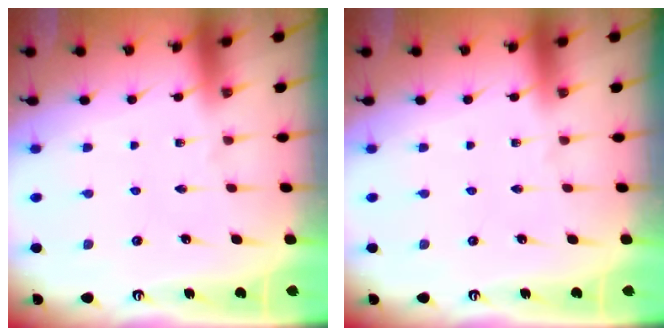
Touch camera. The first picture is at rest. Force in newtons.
{"total": 0.0}